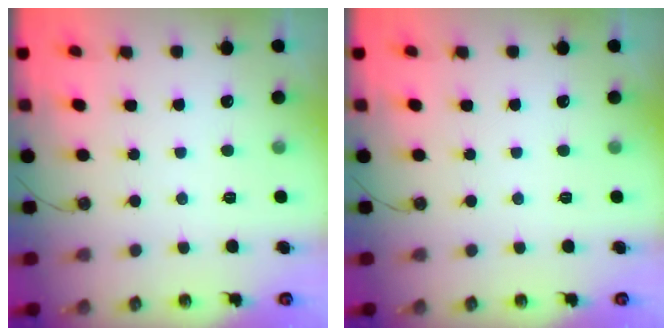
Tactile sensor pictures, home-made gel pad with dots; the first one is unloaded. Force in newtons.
{"total": 0.0}